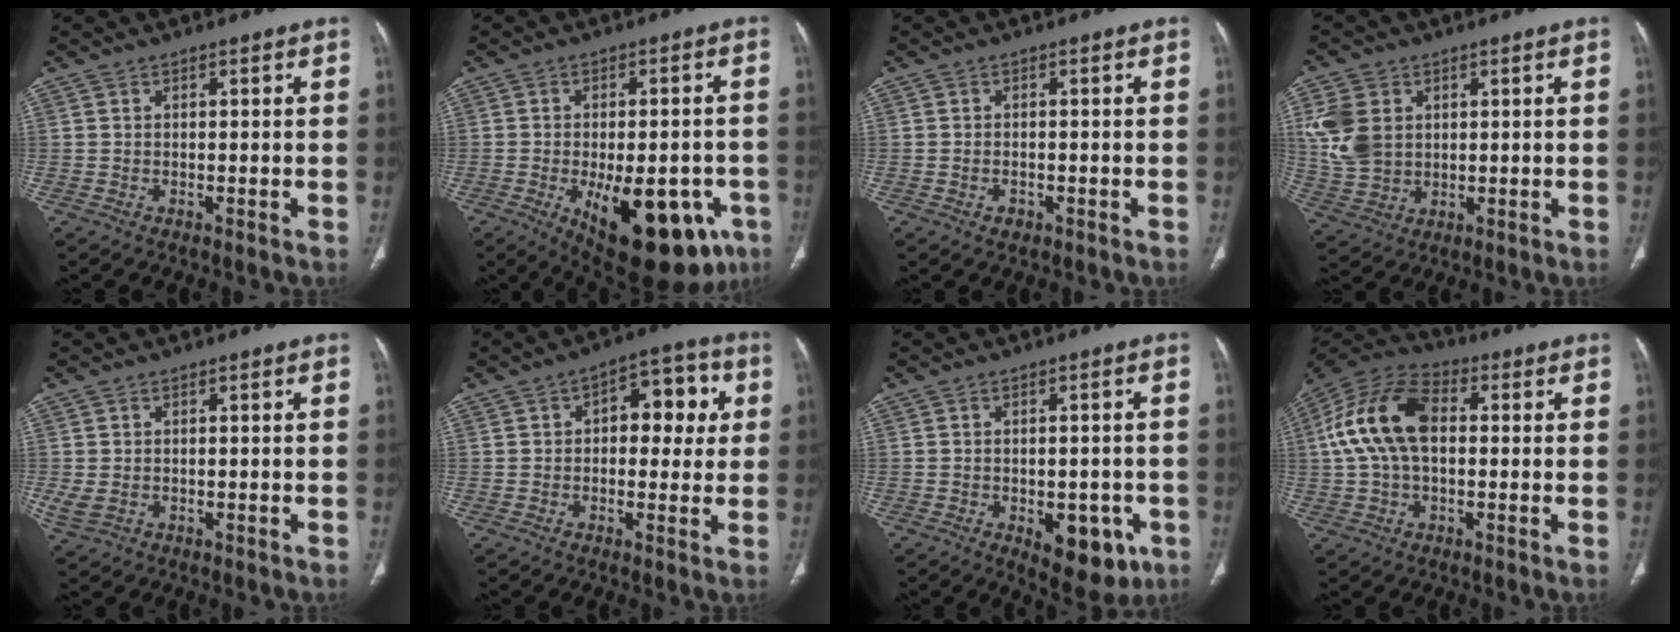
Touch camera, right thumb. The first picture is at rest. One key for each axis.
{"total": 21.3, "fx": -8.2, "fy": 10.0, "fz": 16.9, "tx": -0.178, "ty": 0.004, "tz": -0.093}
{"total": 1.6, "fx": -0.8, "fy": 1.1, "fz": 0.9, "tx": -0.012, "ty": 0.005, "tz": -0.008}
{"total": 9.9, "fx": 2.5, "fy": 7.5, "fz": 6.0, "tx": -0.119, "ty": -0.006, "tz": 0.060}
{"total": 3.1, "fx": -0.3, "fy": 2.3, "fz": 2.1, "tx": -0.057, "ty": 0.004, "tz": 0.004}
{"total": 10.9, "fx": 2.1, "fy": 6.4, "fz": 8.6, "tx": -0.066, "ty": 0.022, "tz": 0.022}
{"total": 10.4, "fx": -3.9, "fy": 5.6, "fz": 7.8, "tx": -0.071, "ty": 0.007, "tz": -0.038}
{"total": 15.6, "fx": 1.6, "fy": 9.5, "fz": 12.3, "tx": -0.245, "ty": 0.036, "tz": 0.021}